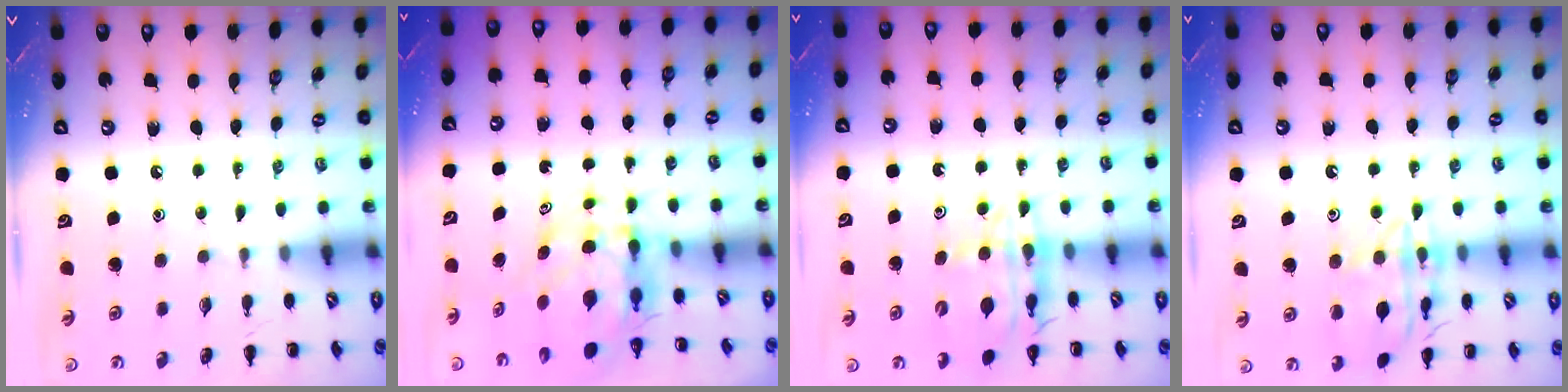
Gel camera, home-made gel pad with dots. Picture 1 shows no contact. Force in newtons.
{"total": 7.3, "press": 7.1, "slide": 1.5}
{"total": 10.7, "press": 10.0, "slide": 3.9}
{"total": 13.9, "press": 13.9, "slide": 0.9}